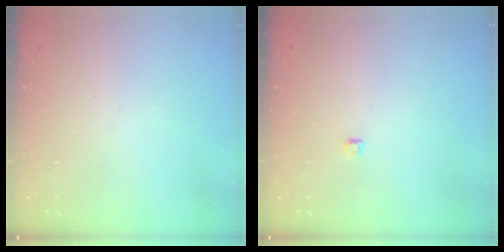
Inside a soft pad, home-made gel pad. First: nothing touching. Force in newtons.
{"total": 2.8, "press": 2.7, "slide": 0.3}